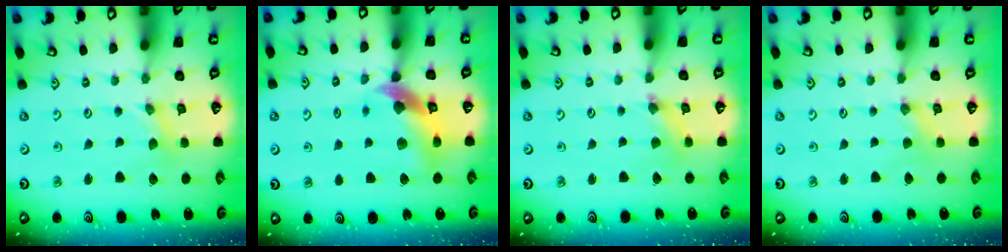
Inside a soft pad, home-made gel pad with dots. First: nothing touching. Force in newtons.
{"total": 11.2, "press": 11.1, "slide": 1.6}
{"total": 1.4, "press": 1.3, "slide": 0.3}
{"total": 1.1, "press": 1.1, "slide": 0.3}